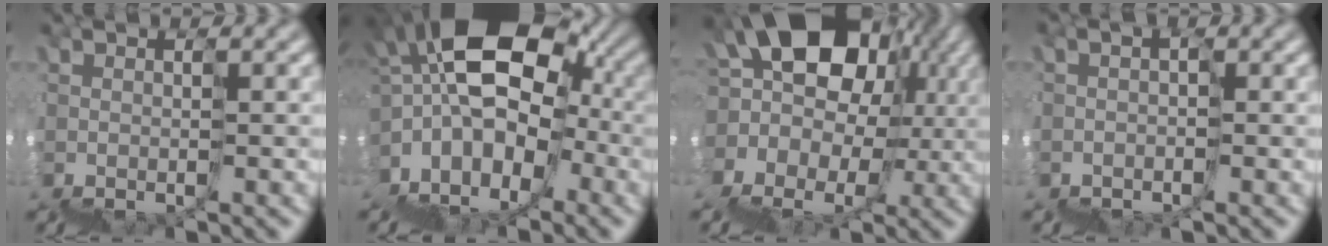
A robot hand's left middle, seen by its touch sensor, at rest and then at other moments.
{"total": 9.3, "force": [0.8, 6.3, 6.8], "torque": [-0.081, 0.030, 0.009]}
{"total": 13.3, "force": [4.9, 10.0, 7.3], "torque": [-0.105, 0.036, 0.088]}
{"total": 0.8, "force": [-0.6, 0.5, -0.2], "torque": [0.006, -0.005, -0.016]}